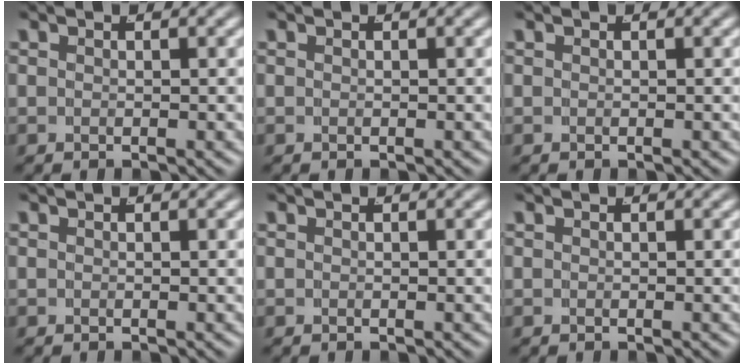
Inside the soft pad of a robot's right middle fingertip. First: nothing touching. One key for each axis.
{"total": 0.0}
{"total": 0.0}
{"total": 0.0}
{"total": 0.0}
{"total": 0.0}